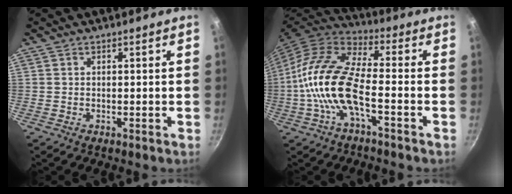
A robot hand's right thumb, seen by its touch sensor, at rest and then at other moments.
{"total": 15.0, "force": [-3.8, 5.9, 13.2], "torque": [-0.263, 0.037, -0.089]}